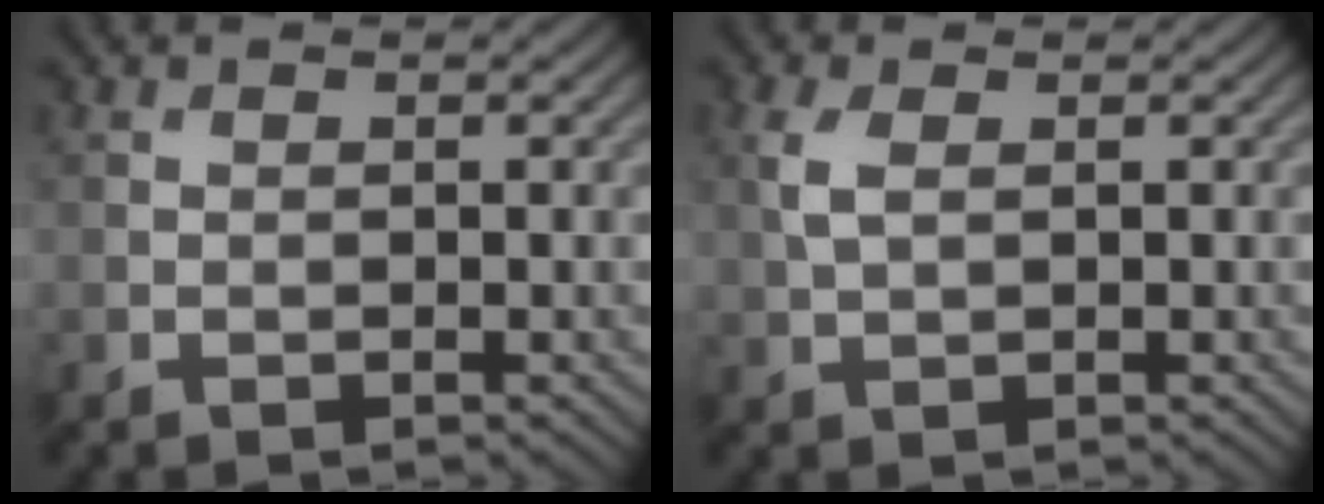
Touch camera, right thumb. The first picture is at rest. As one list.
[{"total": 2.6, "force": [0.7, 1.3, 2.1], "torque": [-0.060, 0.003, 0.016]}]